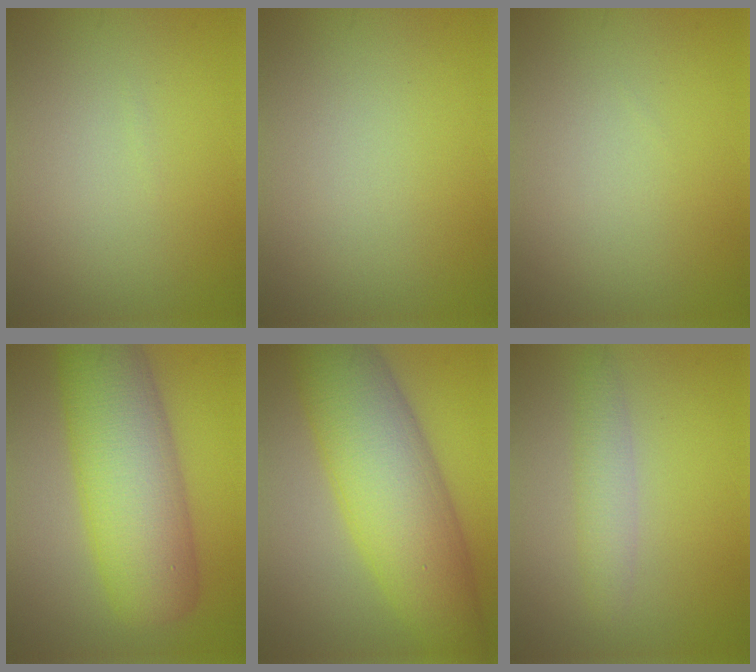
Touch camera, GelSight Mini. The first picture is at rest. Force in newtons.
{"total": 0.0}
{"total": 0.0}
{"total": 10.8, "press": 10.8, "slide": 0.4}
{"total": 11.4, "press": 11.4, "slide": 0.2}
{"total": 2.2, "press": 2.2, "slide": 0.0}